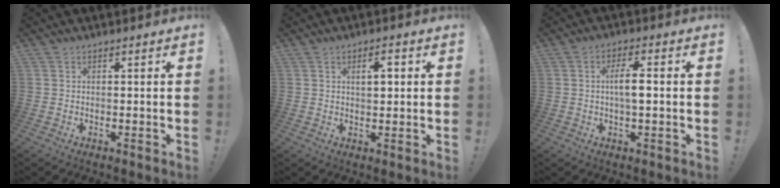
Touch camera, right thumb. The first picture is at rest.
{"total": 3.9, "force": [1.1, 1.7, 3.4], "torque": [-0.041, -0.003, 0.010]}
{"total": 6.1, "force": [-0.2, 1.7, 5.8], "torque": [-0.112, 0.007, -0.008]}